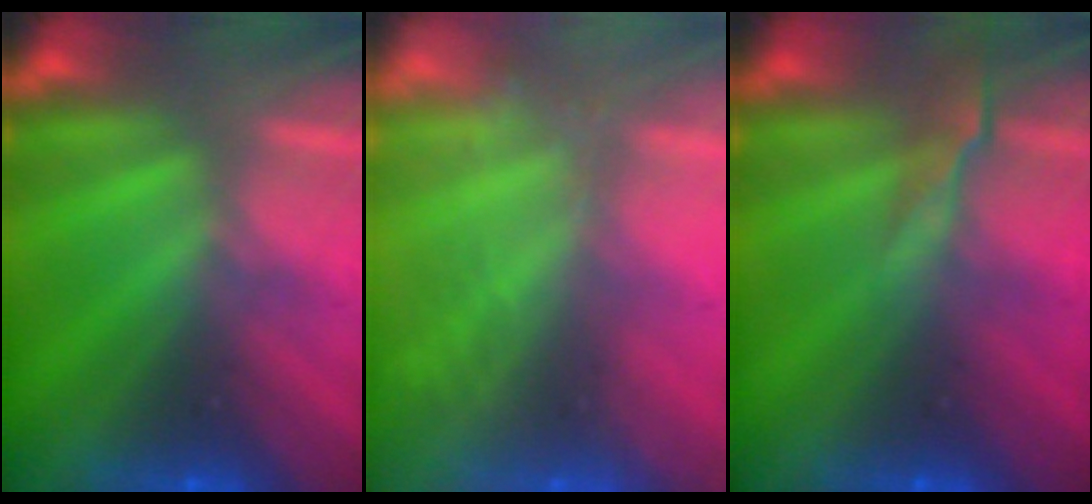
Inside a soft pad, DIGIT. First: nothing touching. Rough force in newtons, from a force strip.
{"total": 2.2}
{"total": 2.5}